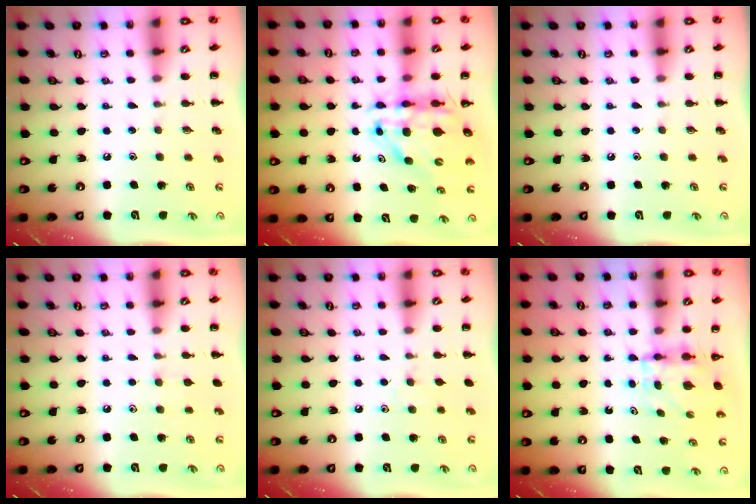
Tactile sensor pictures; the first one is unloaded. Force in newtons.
{"total": 12.2, "press": 11.7, "slide": 3.4}
{"total": 0.0}
{"total": 5.5, "press": 5.2, "slide": 1.8}
{"total": 4.6, "press": 4.4, "slide": 1.4}
{"total": 4.0, "press": 3.9, "slide": 0.3}